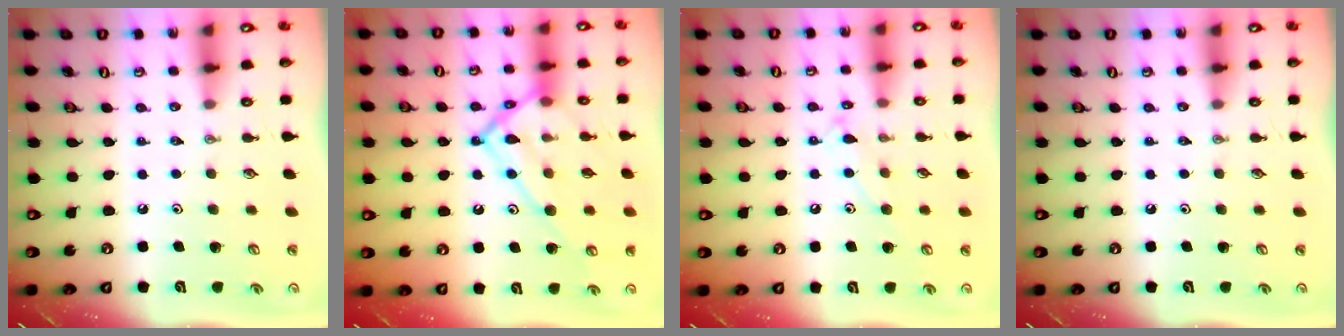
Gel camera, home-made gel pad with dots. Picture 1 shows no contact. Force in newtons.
{"total": 18.0, "press": 17.9, "slide": 1.9}
{"total": 8.8, "press": 8.7, "slide": 0.6}
{"total": 0.0}